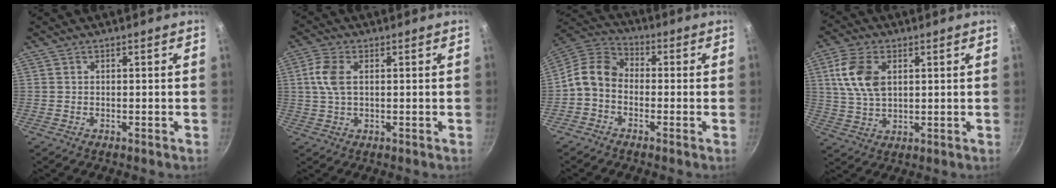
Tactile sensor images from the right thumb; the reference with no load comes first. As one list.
[{"total": 5.7, "force": [1.1, 3.2, 4.6], "torque": [-0.099, 0.009, 0.021]}, {"total": 8.6, "force": [-2.0, 6.4, 5.3], "torque": [-0.093, 0.043, -0.062]}, {"total": 10.1, "force": [2.8, 6.1, 7.5], "torque": [-0.140, -0.003, 0.055]}]